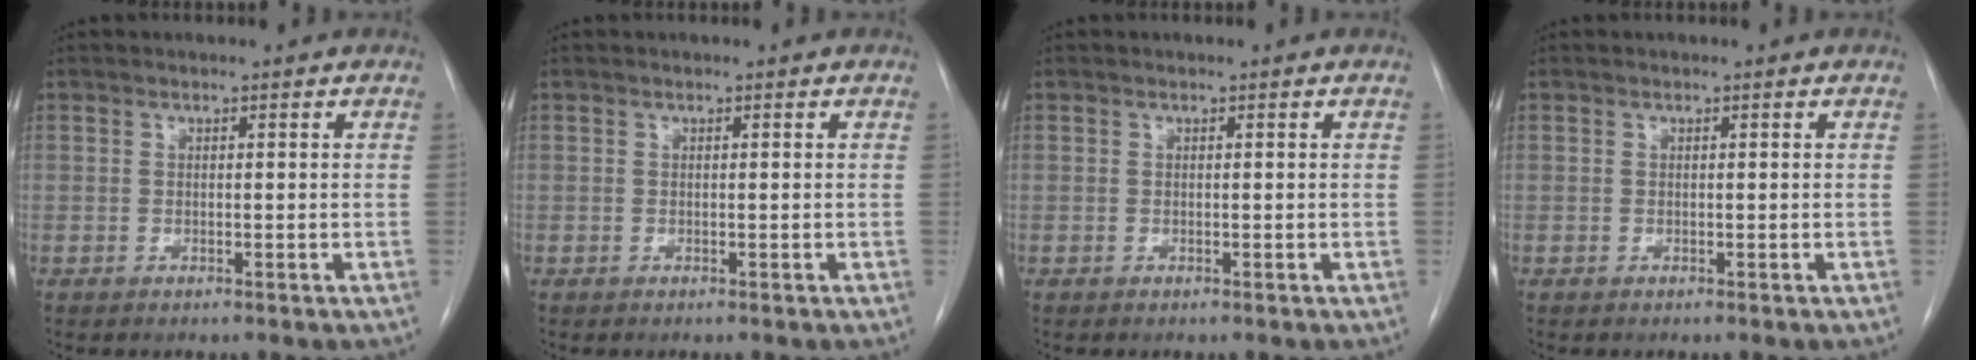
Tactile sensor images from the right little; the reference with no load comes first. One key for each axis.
{"total": 0.0}
{"total": 0.0}
{"total": 0.0}